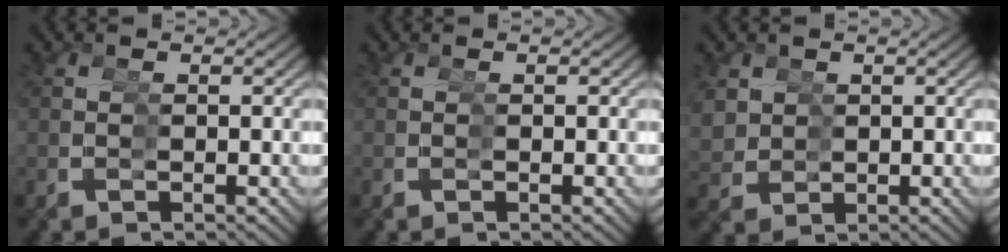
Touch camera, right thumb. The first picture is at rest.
{"total": 0.0}
{"total": 3.2, "force": [1.9, 2.6, -0.1], "torque": [-0.019, -0.012, 0.043]}